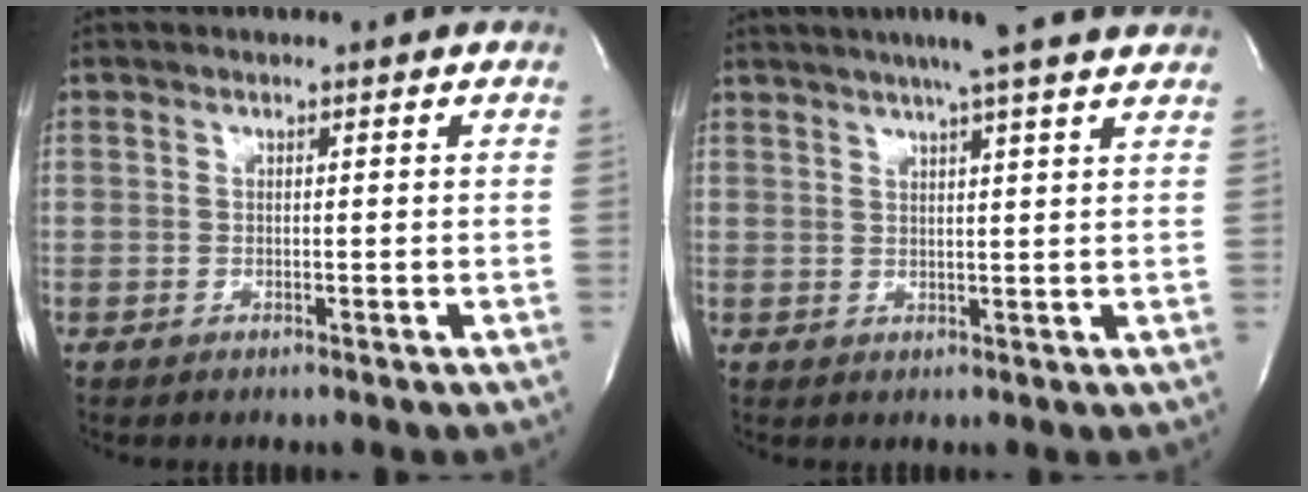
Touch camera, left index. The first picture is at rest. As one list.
[{"total": 11.0, "force": [9.2, -0.5, 6.1], "torque": [-0.097, 0.021, 0.105]}]